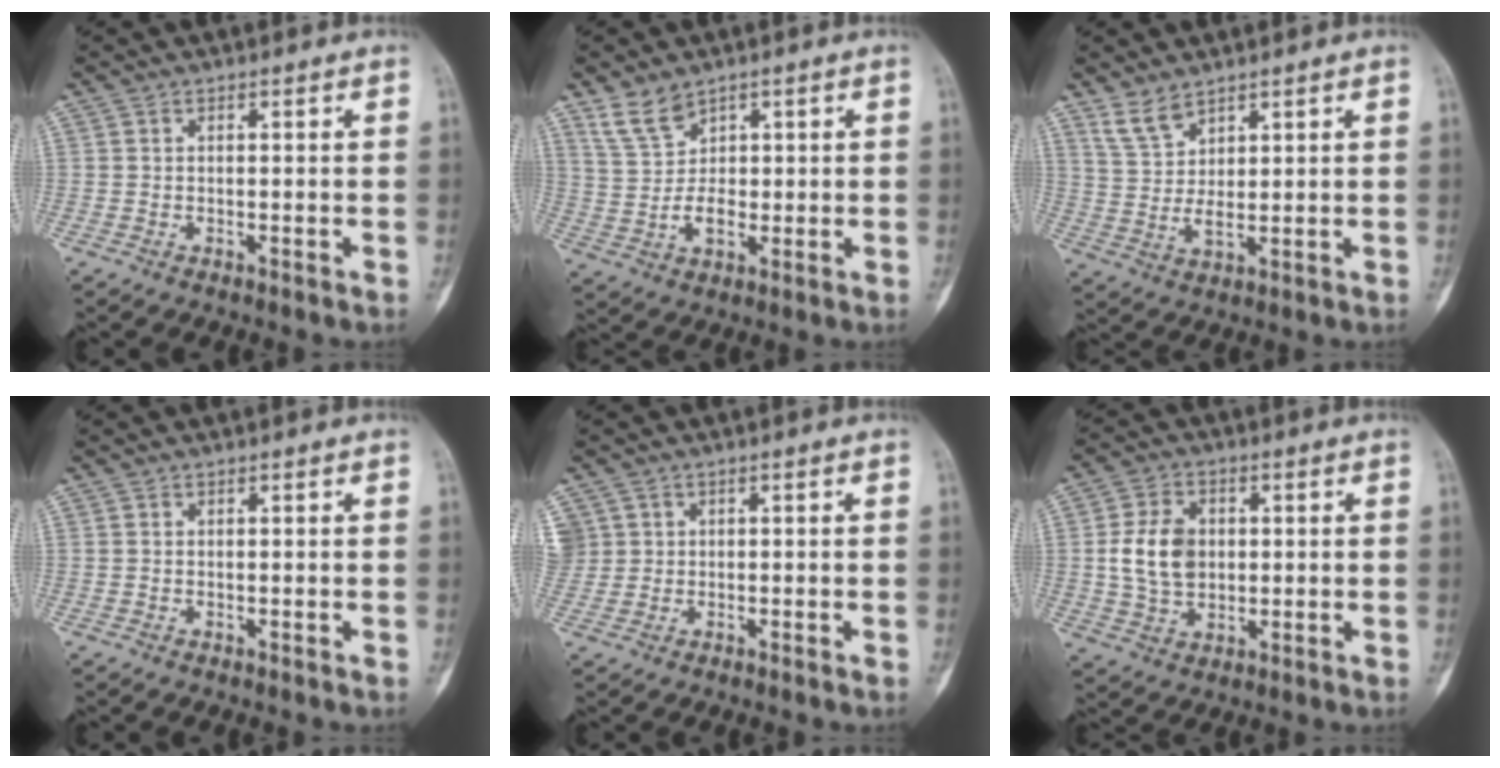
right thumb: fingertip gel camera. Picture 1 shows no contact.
{"total": 6.9, "force": [3.8, 4.6, 3.4], "torque": [-0.049, -0.021, 0.085]}
{"total": 5.5, "force": [4.1, 2.3, 2.7], "torque": [-0.048, -0.025, 0.091]}
{"total": 0.0}
{"total": 4.2, "force": [0.9, 4.0, 0.6], "torque": [0.001, 0.016, 0.022]}
{"total": 9.4, "force": [0.8, 6.9, 6.4], "torque": [-0.101, 0.003, 0.017]}